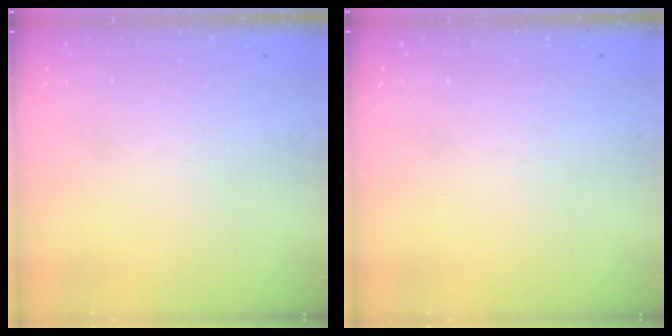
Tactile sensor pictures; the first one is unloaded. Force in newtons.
{"total": 0.0}